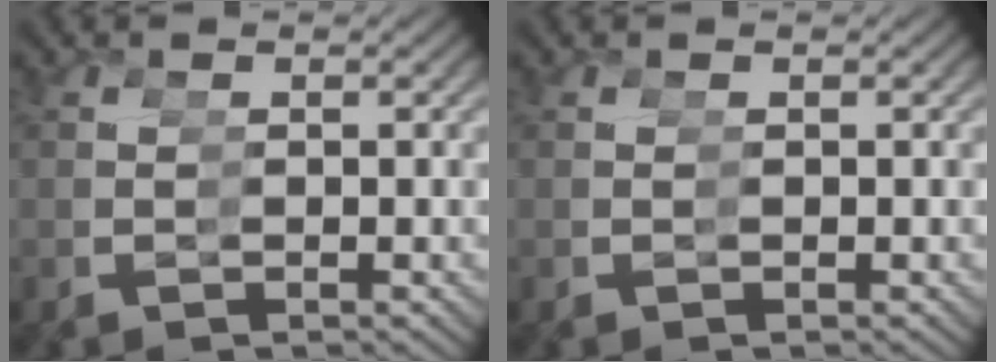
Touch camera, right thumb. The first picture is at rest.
{"total": 0.0}